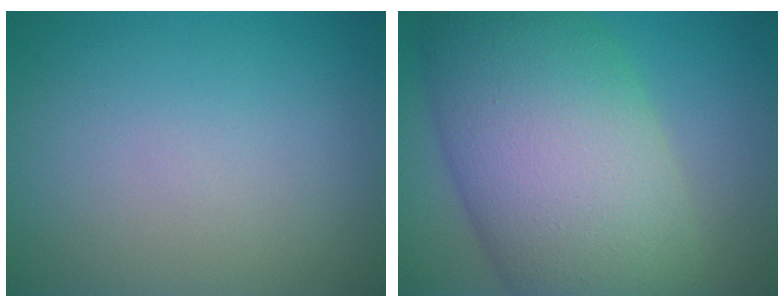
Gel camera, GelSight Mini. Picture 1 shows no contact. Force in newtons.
{"total": 14.9, "press": 14.8, "slide": 0.4}